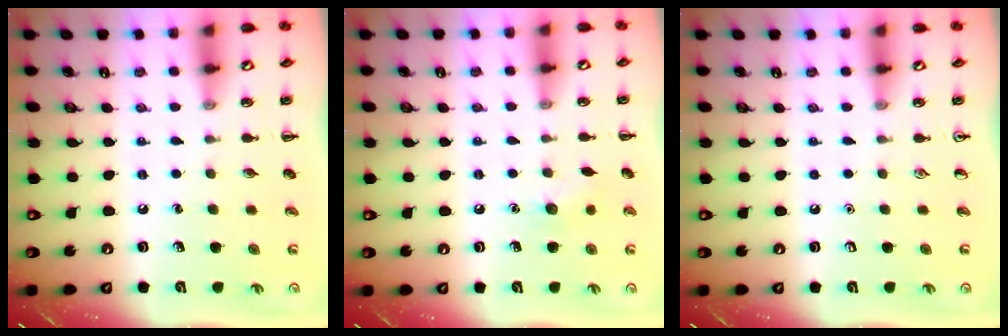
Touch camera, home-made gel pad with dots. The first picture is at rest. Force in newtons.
{"total": 5.6, "press": 5.4, "slide": 1.4}
{"total": 0.0}